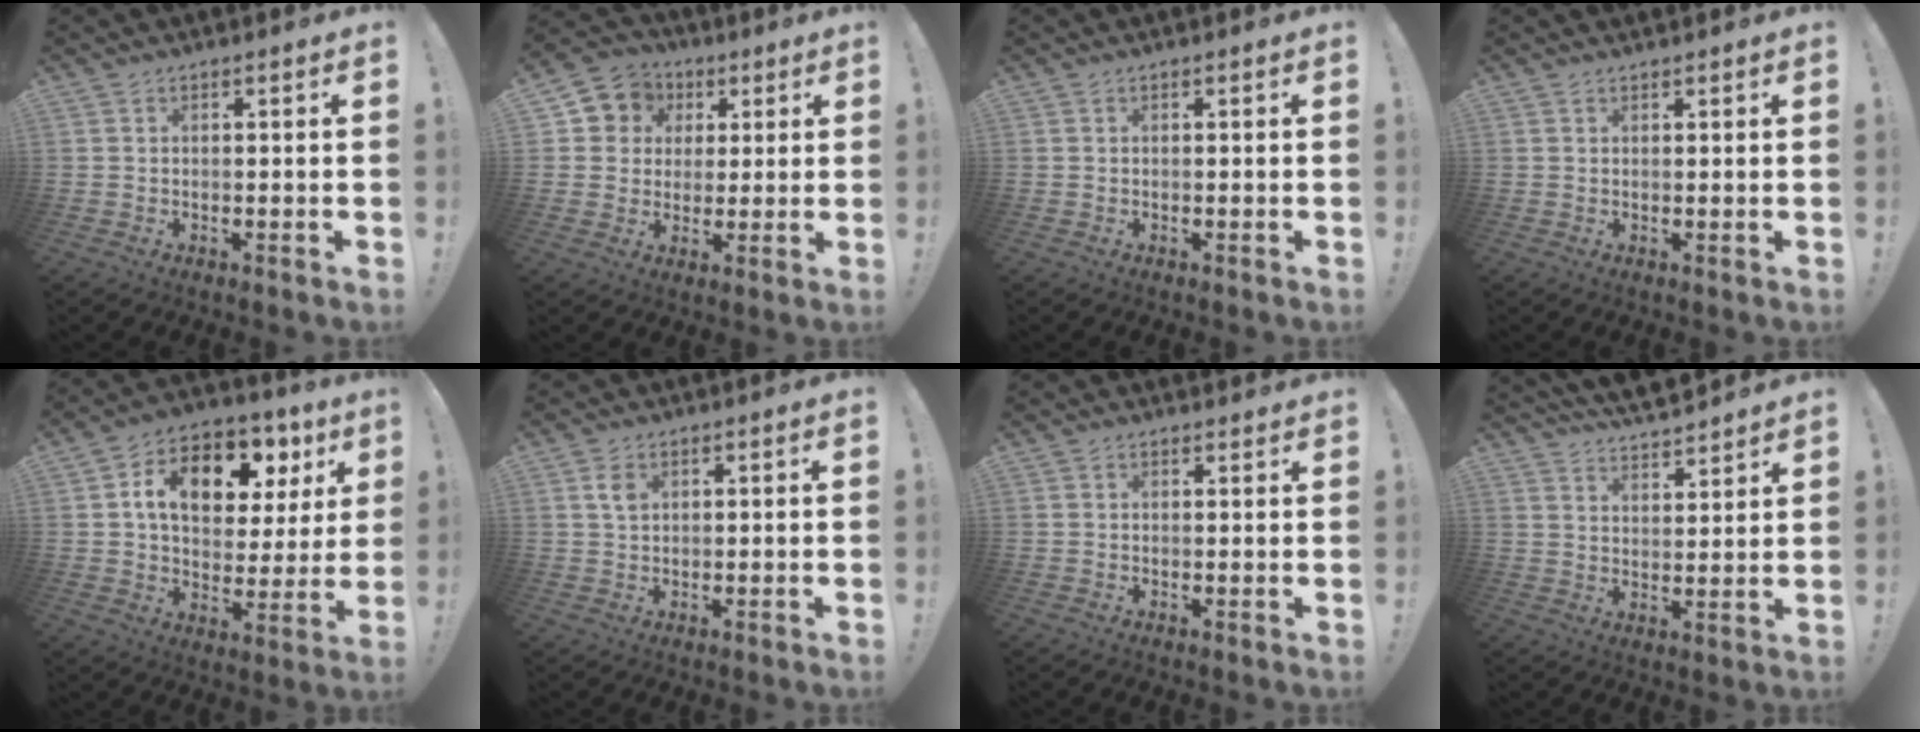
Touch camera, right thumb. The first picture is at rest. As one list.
[{"total": 8.4, "force": [1.9, 8.0, 1.7], "torque": [-0.023, -0.007, 0.042]}, {"total": 0.0}, {"total": 0.8, "force": [0.7, -0.1, 0.1], "torque": [0.012, -0.007, 0.012]}, {"total": 15.3, "force": [6.9, 9.3, 10.1], "torque": [-0.153, -0.033, 0.118]}, {"total": 3.4, "force": [1.3, 2.1, 2.3], "torque": [-0.025, -0.005, 0.020]}, {"total": 1.3, "force": [1.1, 0.6, 0.1], "torque": [0.011, -0.010, 0.020]}, {"total": 7.2, "force": [6.7, 1.6, 2.0], "torque": [-0.044, -0.058, 0.121]}]